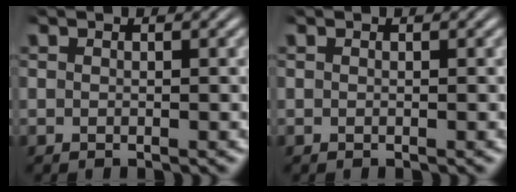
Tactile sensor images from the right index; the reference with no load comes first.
{"total": 0.0}